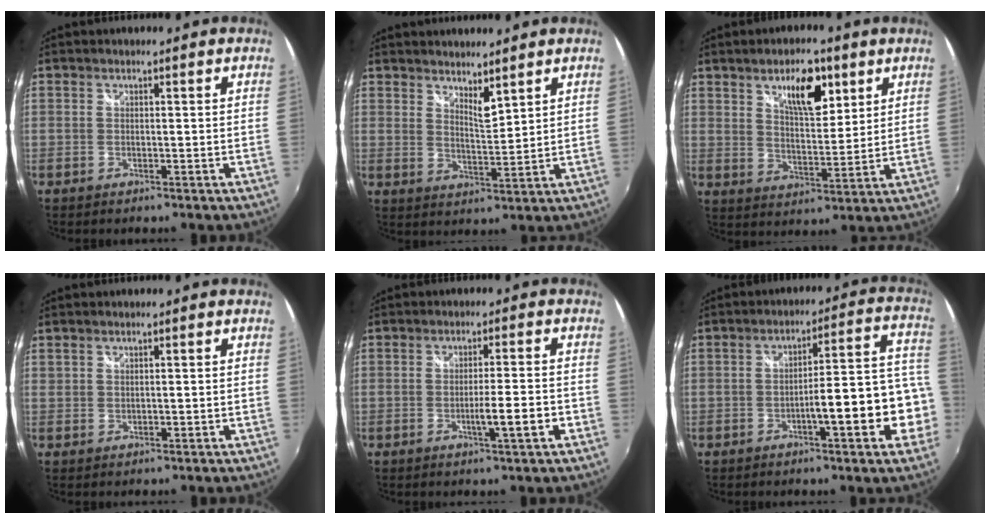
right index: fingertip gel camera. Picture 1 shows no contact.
{"total": 4.8, "force": [4.0, 0.9, 2.4], "torque": [-0.037, -0.006, 0.066]}
{"total": 10.1, "force": [5.5, 4.2, 7.4], "torque": [-0.109, 0.002, 0.092]}
{"total": 0.7, "force": [0.4, 0.4, 0.5], "torque": [-0.009, 0.001, 0.008]}
{"total": 5.4, "force": [-2.0, -0.2, 5.0], "torque": [-0.082, -0.009, -0.030]}
{"total": 12.4, "force": [-4.2, 1.7, 11.5], "torque": [-0.153, 0.015, -0.054]}